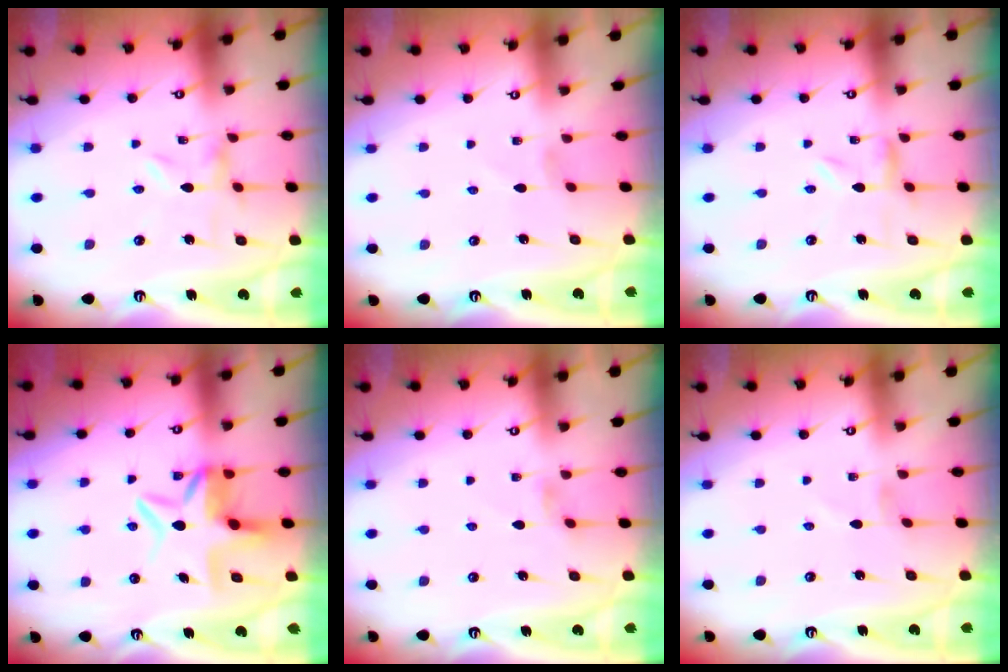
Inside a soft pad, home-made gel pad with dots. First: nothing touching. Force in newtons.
{"total": 0.0}
{"total": 1.4, "press": 1.4, "slide": 0.2}
{"total": 6.5, "press": 6.2, "slide": 2.1}
{"total": 1.4, "press": 1.3, "slide": 0.3}
{"total": 0.0}